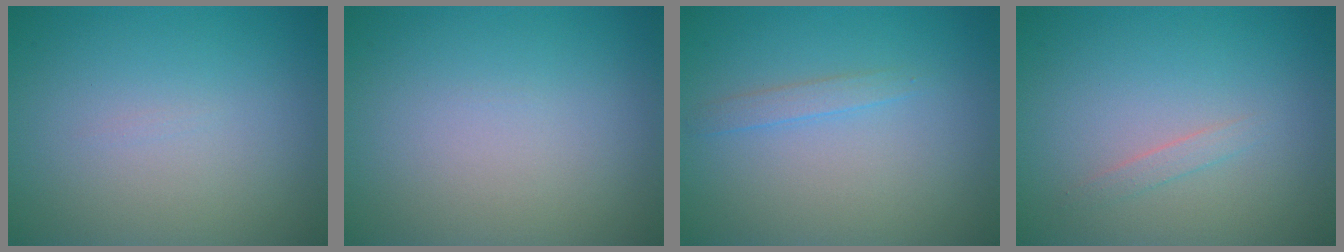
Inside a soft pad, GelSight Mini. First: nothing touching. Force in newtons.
{"total": 0.0}
{"total": 1.2, "press": 1.2, "slide": 0.1}
{"total": 0.9, "press": 0.9, "slide": 0.1}